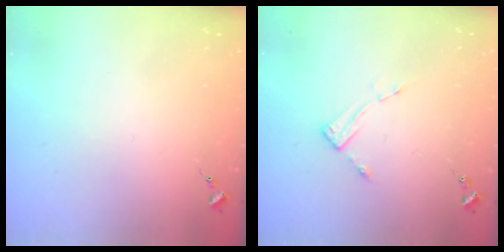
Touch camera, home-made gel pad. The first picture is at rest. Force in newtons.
{"total": 3.9, "press": 3.9, "slide": 0.2}